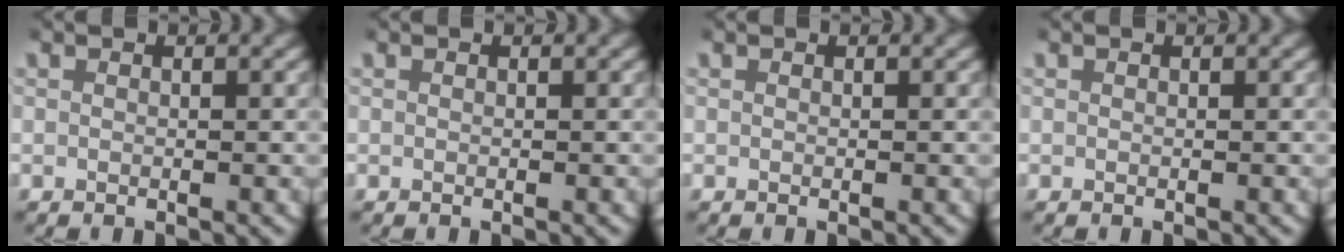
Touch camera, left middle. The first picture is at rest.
{"total": 0.0}
{"total": 0.0}
{"total": 0.0}